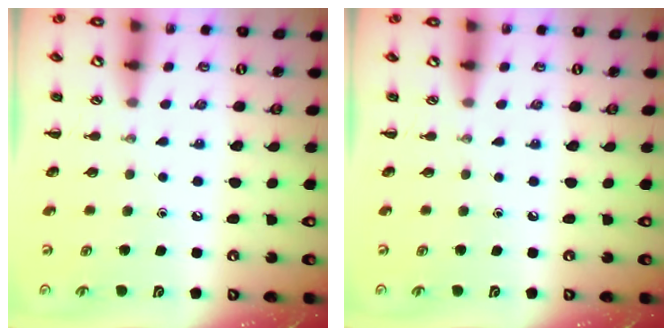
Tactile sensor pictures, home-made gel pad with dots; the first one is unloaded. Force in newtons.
{"total": 0.0}